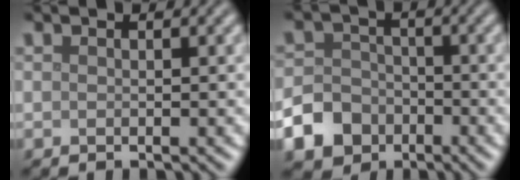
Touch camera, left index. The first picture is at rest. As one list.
[{"total": 7.7, "force": [-4.4, 6.0, 1.9], "torque": [-0.033, -0.027, -0.096]}]